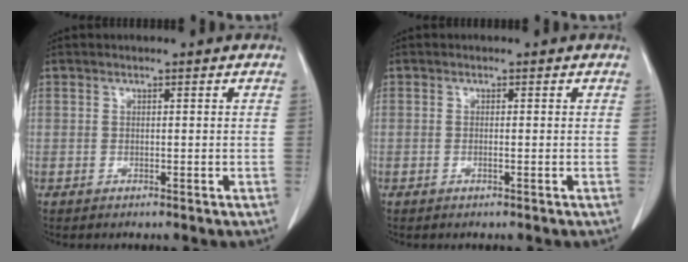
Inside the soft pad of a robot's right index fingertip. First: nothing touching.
{"total": 0.5, "force": [-0.1, 0.0, 0.5], "torque": [-0.010, 0.000, -0.001]}